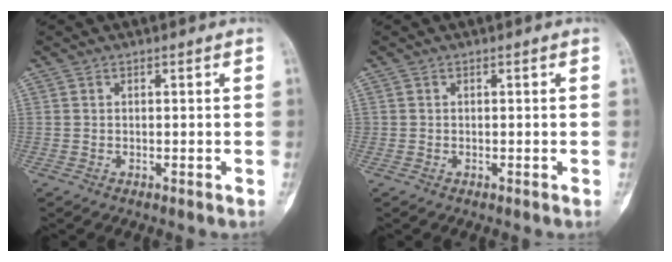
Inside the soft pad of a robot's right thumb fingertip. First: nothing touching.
{"total": 0.0}